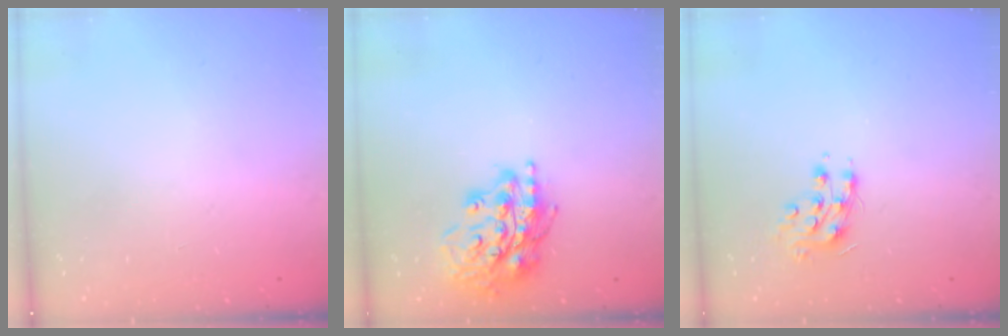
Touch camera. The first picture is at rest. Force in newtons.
{"total": 17.5, "press": 17.4, "slide": 1.8}
{"total": 8.4, "press": 8.4, "slide": 0.2}